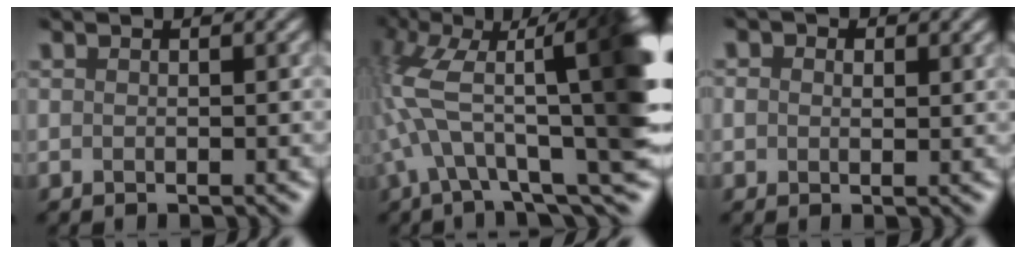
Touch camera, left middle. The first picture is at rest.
{"total": 12.0, "force": [0.6, 5.2, 10.8], "torque": [-0.194, 0.011, 0.017]}
{"total": 1.4, "force": [1.0, 1.0, 0.0], "torque": [0.017, 0.006, -0.001]}